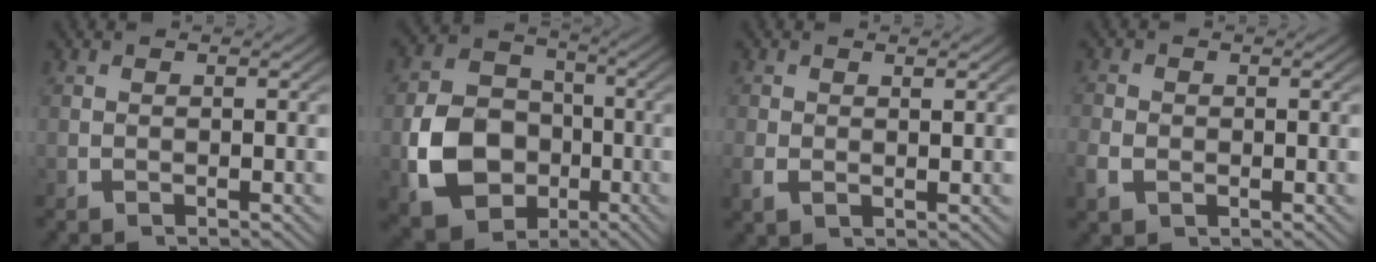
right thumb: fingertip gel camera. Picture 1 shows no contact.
{"total": 13.3, "force": [-3.7, 11.0, 6.6], "torque": [-0.151, -0.045, -0.055]}
{"total": 1.2, "force": [0.3, 0.7, 1.0], "torque": [-0.023, -0.006, 0.013]}
{"total": 1.9, "force": [-0.4, 1.6, 1.0], "torque": [-0.026, -0.005, -0.007]}